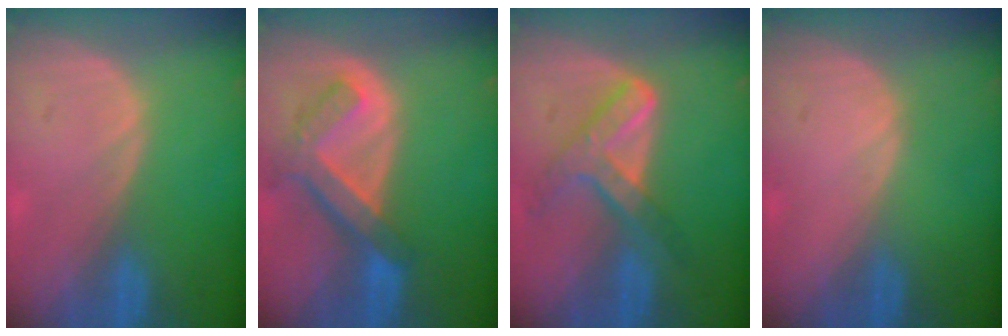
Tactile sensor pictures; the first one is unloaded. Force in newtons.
{"total": 7.6, "press": 6.6, "slide": 3.7}
{"total": 7.3, "press": 6.2, "slide": 3.8}
{"total": 0.0}